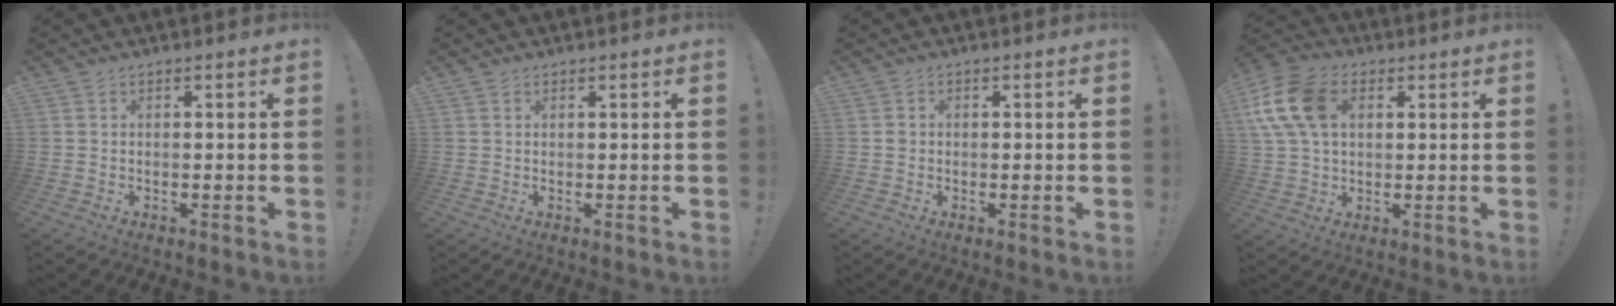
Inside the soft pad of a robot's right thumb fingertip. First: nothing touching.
{"total": 0.6, "force": [0.5, 0.3, 0.0], "torque": [0.006, -0.003, 0.009]}
{"total": 1.0, "force": [-0.3, 1.0, 0.3], "torque": [-0.008, 0.006, -0.003]}
{"total": 15.5, "force": [4.2, 10.5, 10.5], "torque": [-0.203, 0.002, 0.082]}